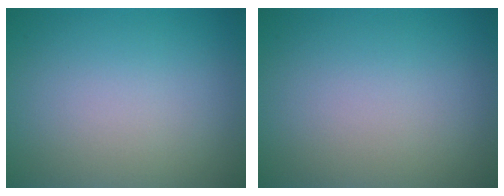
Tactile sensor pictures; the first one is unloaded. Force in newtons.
{"total": 0.0}